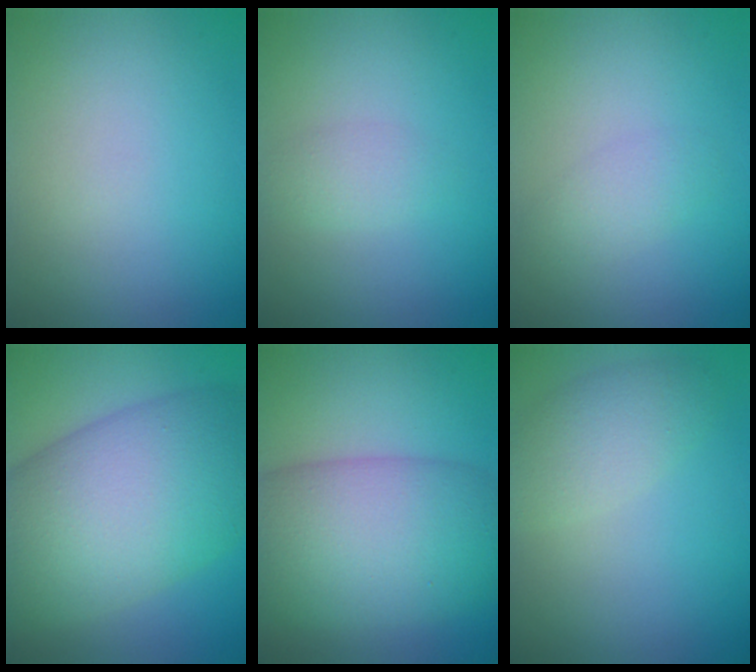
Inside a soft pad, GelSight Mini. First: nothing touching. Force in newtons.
{"total": 1.4, "press": 1.4, "slide": 0.0}
{"total": 1.7, "press": 1.7, "slide": 0.0}
{"total": 13.6, "press": 13.6, "slide": 0.3}
{"total": 11.1, "press": 11.1, "slide": 0.4}
{"total": 3.1, "press": 3.1, "slide": 0.1}